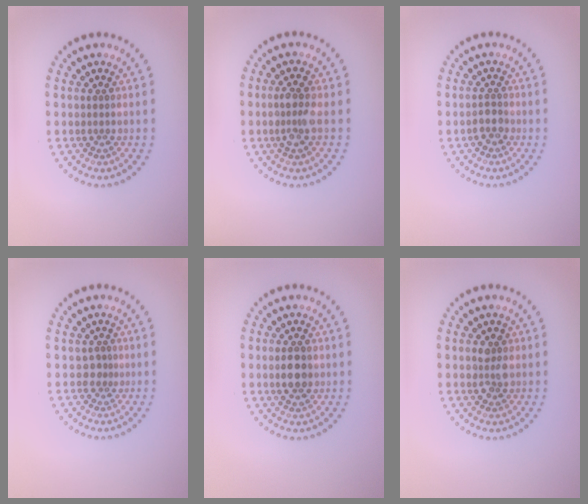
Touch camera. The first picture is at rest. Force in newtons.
{"total": 2.3, "press": 2.2, "slide": 0.6}
{"total": 1.7, "press": 1.4, "slide": 0.8}
{"total": 1.0, "press": 0.6, "slide": 0.8}
{"total": 2.8, "press": 2.8, "slide": 0.1}
{"total": 1.9, "press": 1.9, "slide": 0.5}